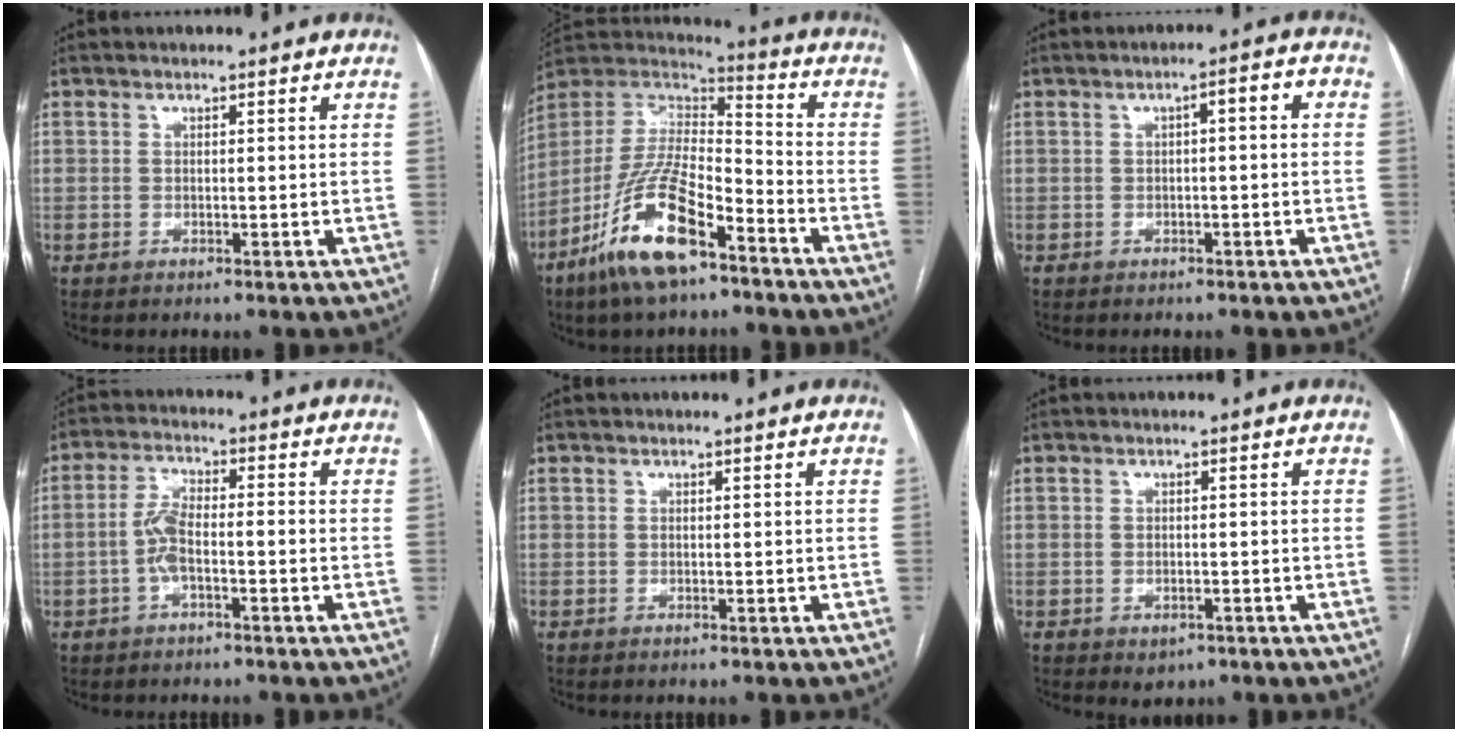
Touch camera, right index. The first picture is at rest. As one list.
[{"total": 16.9, "force": [-9.6, 5.0, 12.9], "torque": [-0.269, -0.006, -0.177]}, {"total": 4.1, "force": [0.0, 0.1, 4.1], "torque": [-0.054, 0.016, 0.001]}, {"total": 5.0, "force": [-1.4, 1.8, 4.4], "torque": [-0.098, 0.016, -0.028]}, {"total": 0.0}, {"total": 2.2, "force": [-1.1, 1.5, 1.1], "torque": [-0.012, 0.000, -0.002]}]